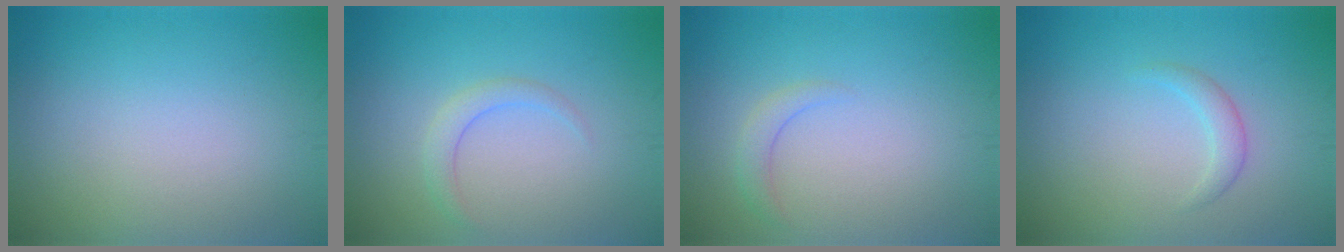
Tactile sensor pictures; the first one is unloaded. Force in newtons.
{"total": 1.6, "press": 1.6, "slide": 0.1}
{"total": 1.4, "press": 1.3, "slide": 0.3}
{"total": 1.4, "press": 1.4, "slide": 0.1}